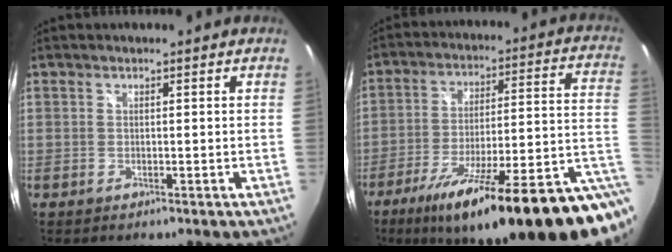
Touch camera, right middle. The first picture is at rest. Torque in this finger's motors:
{"motor_torque": [1.33, -0.81, 0.84, 0.21]}